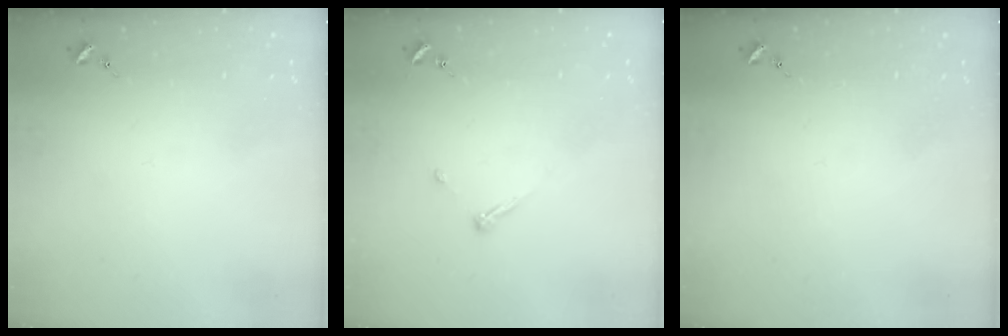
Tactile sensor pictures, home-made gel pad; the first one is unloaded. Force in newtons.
{"total": 4.5, "press": 4.5, "slide": 0.4}
{"total": 0.0}